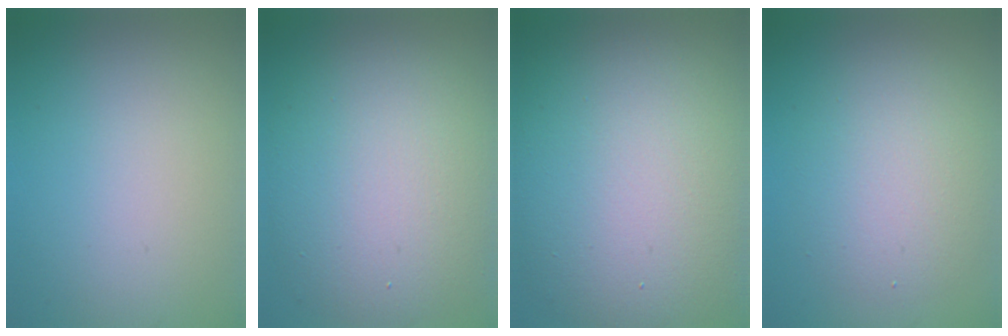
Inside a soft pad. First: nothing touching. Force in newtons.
{"total": 10.8, "press": 10.8, "slide": 0.9}
{"total": 14.8, "press": 14.8, "slide": 0.7}
{"total": 4.7, "press": 4.7, "slide": 0.3}